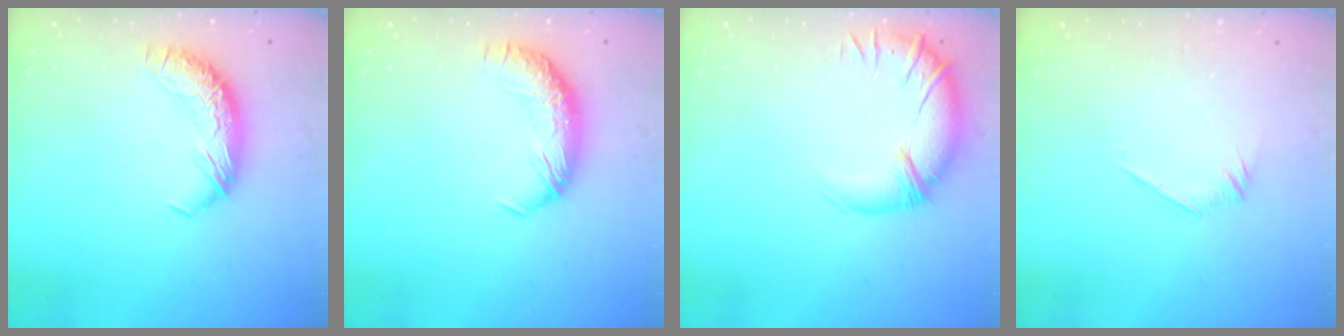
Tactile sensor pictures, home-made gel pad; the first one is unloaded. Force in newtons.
{"total": 1.7, "press": 0.6, "slide": 1.6}
{"total": 3.0, "press": 1.5, "slide": 2.6}
{"total": 5.6, "press": 5.4, "slide": 1.5}